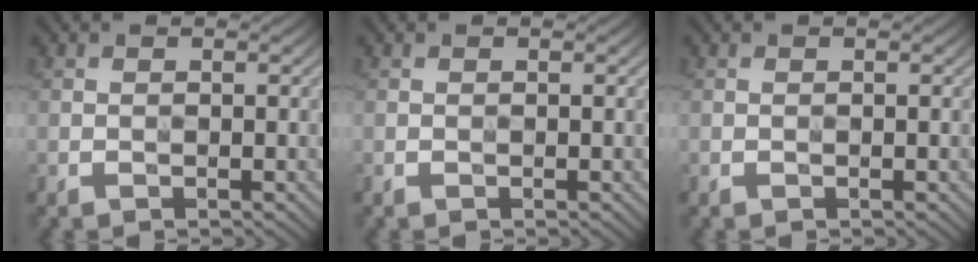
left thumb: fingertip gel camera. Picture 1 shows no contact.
{"total": 0.0}
{"total": 0.0}